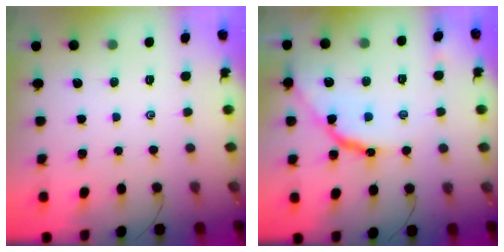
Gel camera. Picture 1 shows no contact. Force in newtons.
{"total": 11.3, "press": 11.2, "slide": 0.9}